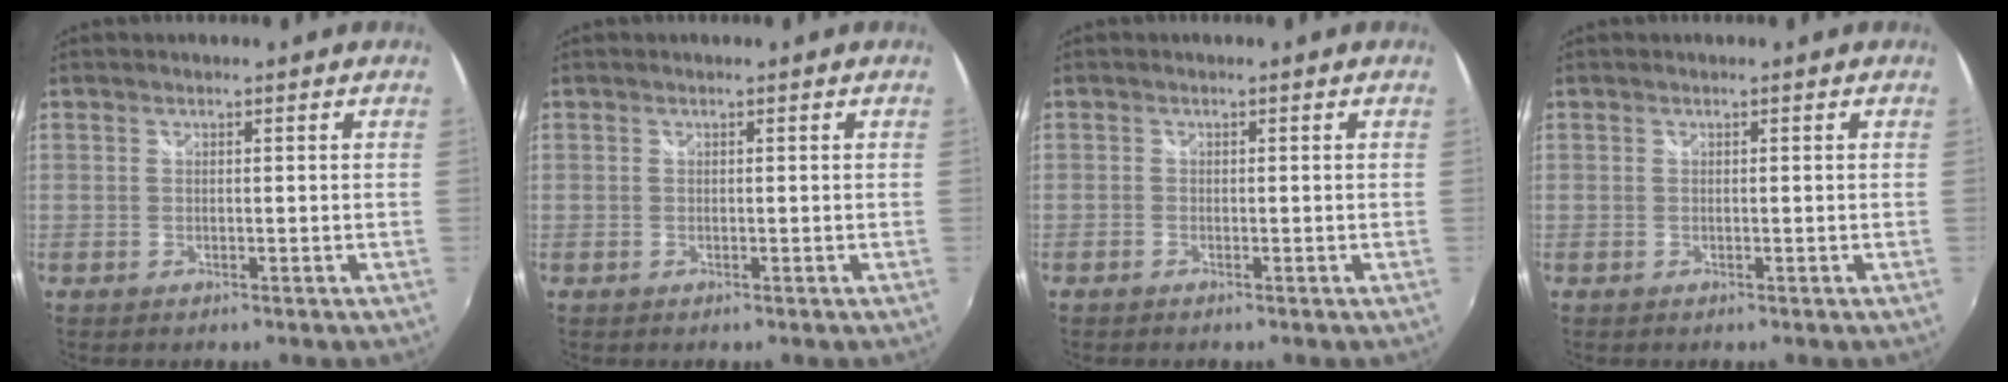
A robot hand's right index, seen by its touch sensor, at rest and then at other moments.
{"total": 0.0}
{"total": 0.6, "force": [-0.5, 0.3, 0.1], "torque": [-0.004, -0.002, -0.014]}
{"total": 0.0}